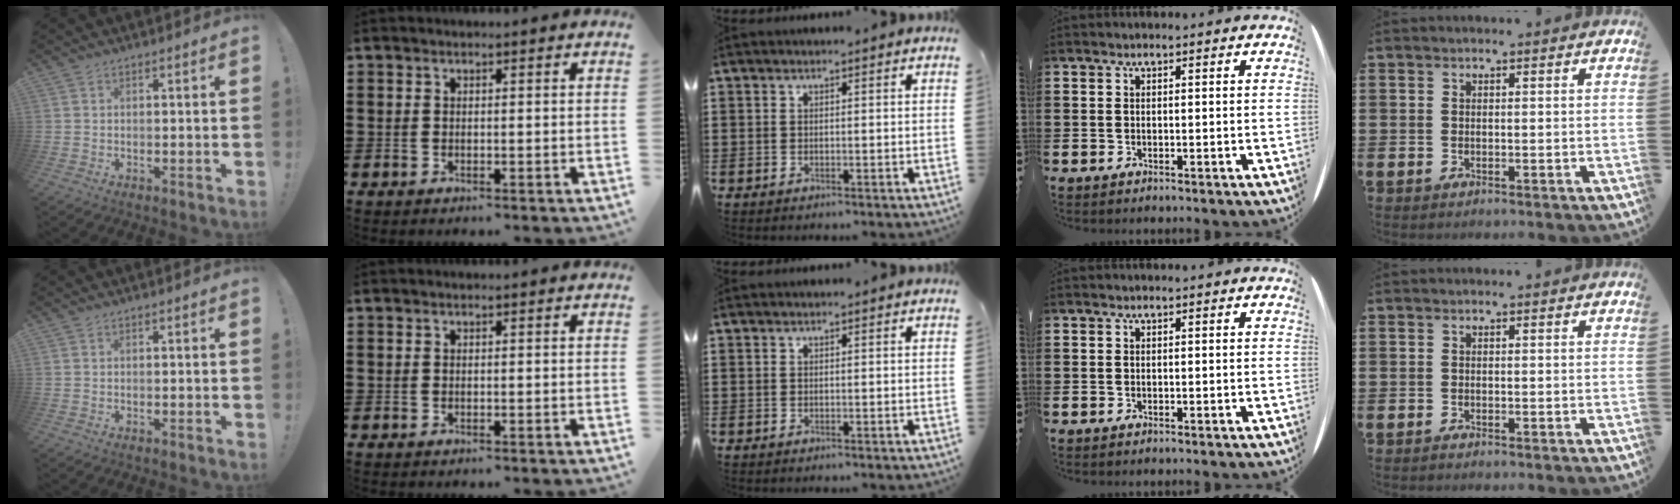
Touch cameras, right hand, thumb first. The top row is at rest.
{}